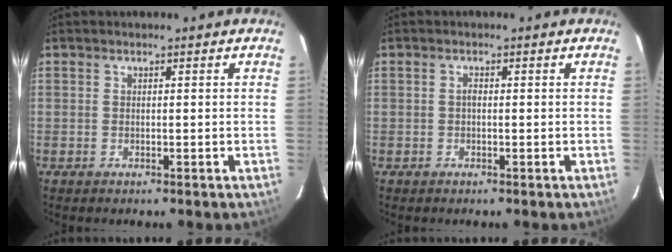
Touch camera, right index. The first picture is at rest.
{"total": 0.7, "force": [-0.2, 0.4, 0.6], "torque": [-0.011, 0.006, -0.004]}